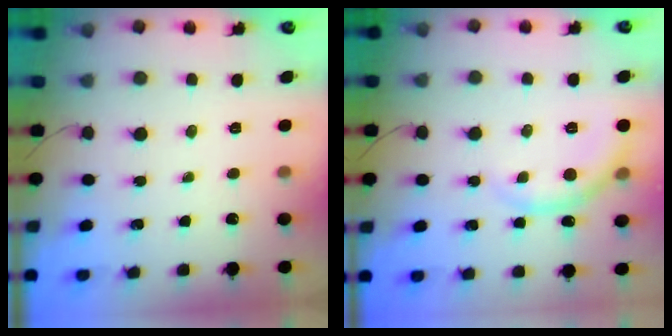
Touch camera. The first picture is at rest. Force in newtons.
{"total": 6.4, "press": 6.4, "slide": 0.7}